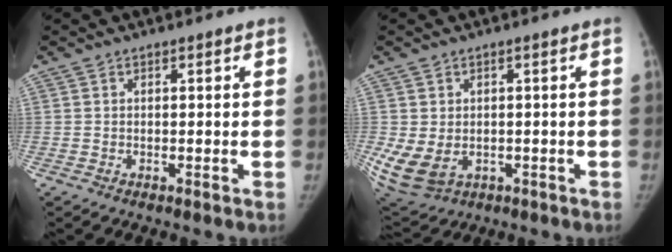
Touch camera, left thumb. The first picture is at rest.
{"total": 9.3, "force": [-1.5, 6.7, 6.2], "torque": [-0.136, -0.010, -0.006]}